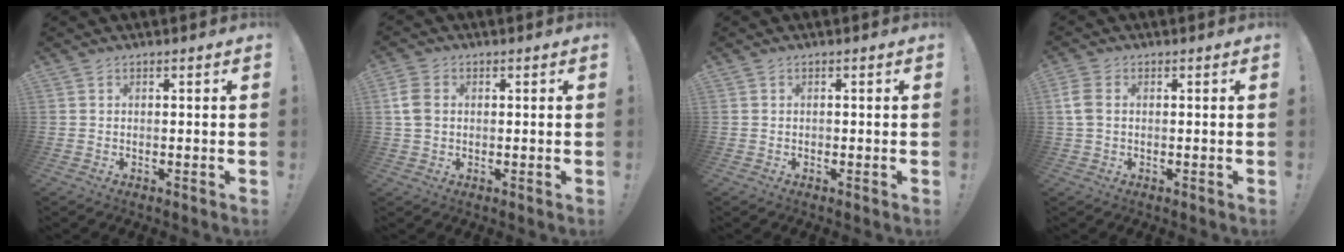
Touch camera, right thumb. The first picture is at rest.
{"total": 6.2, "force": [0.8, 4.6, 4.0], "torque": [-0.090, 0.006, 0.017]}
{"total": 0.5, "force": [-0.4, 0.3, 0.1], "torque": [-0.009, 0.005, -0.006]}
{"total": 5.0, "force": [1.0, 3.3, 3.7], "torque": [-0.093, 0.003, 0.017]}